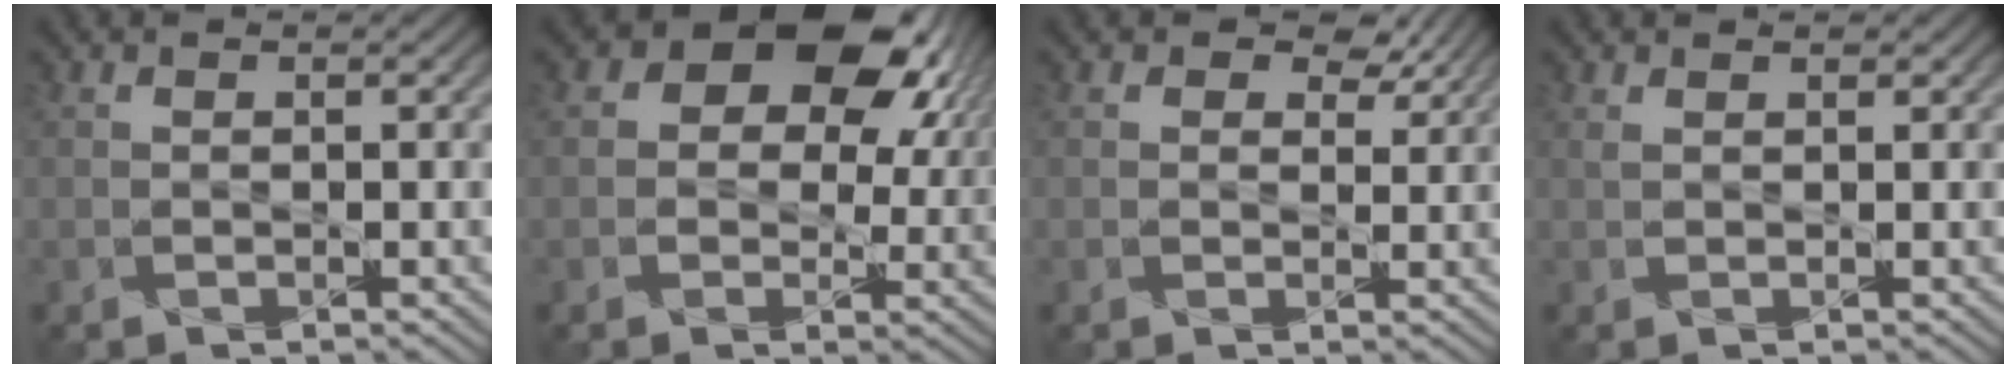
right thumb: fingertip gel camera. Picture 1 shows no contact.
{"total": 11.9, "force": [4.8, 7.8, 7.6], "torque": [-0.099, 0.000, 0.072]}
{"total": 3.1, "force": [2.1, 1.9, 1.3], "torque": [-0.020, -0.010, 0.031]}
{"total": 0.8, "force": [0.8, 0.1, 0.0], "torque": [-0.005, -0.005, 0.010]}